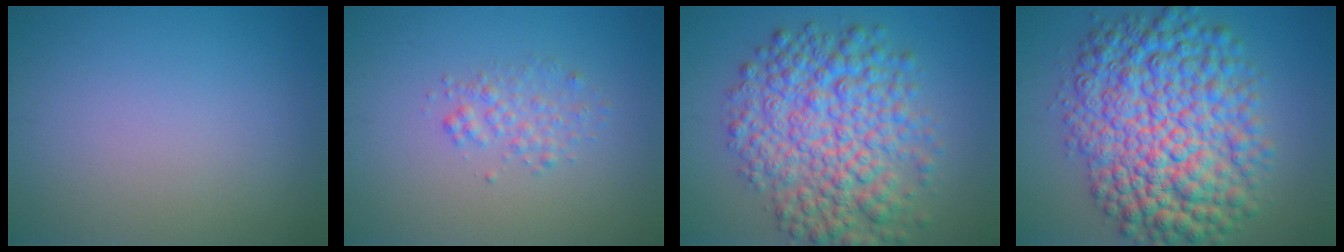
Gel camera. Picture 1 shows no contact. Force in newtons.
{"total": 1.8, "press": 1.8, "slide": 0.0}
{"total": 8.9, "press": 8.9, "slide": 0.1}
{"total": 12.0, "press": 12.0, "slide": 0.1}